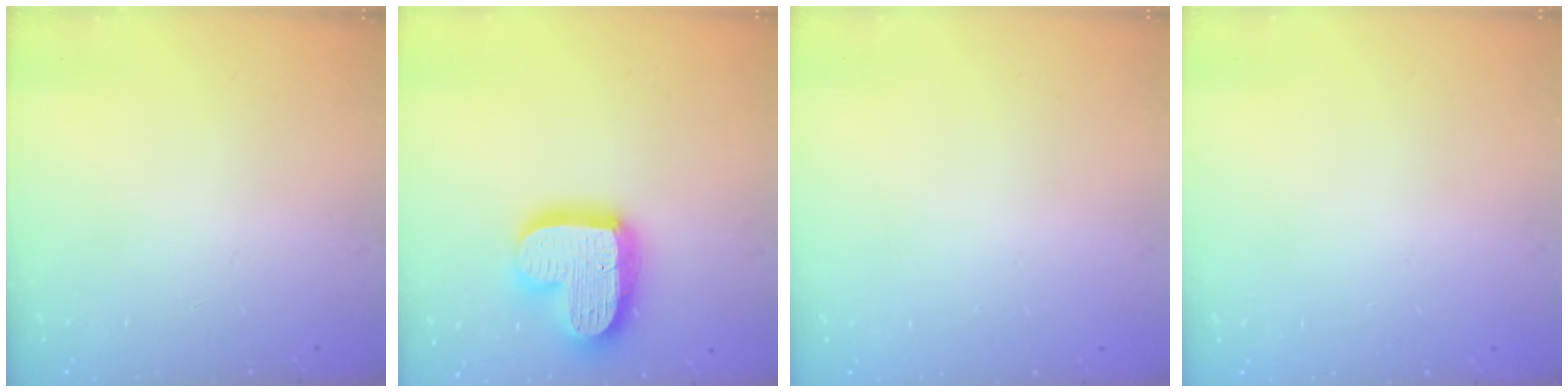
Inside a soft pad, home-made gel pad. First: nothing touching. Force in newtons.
{"total": 18.6, "press": 18.6, "slide": 1.3}
{"total": 0.0}
{"total": 0.0}